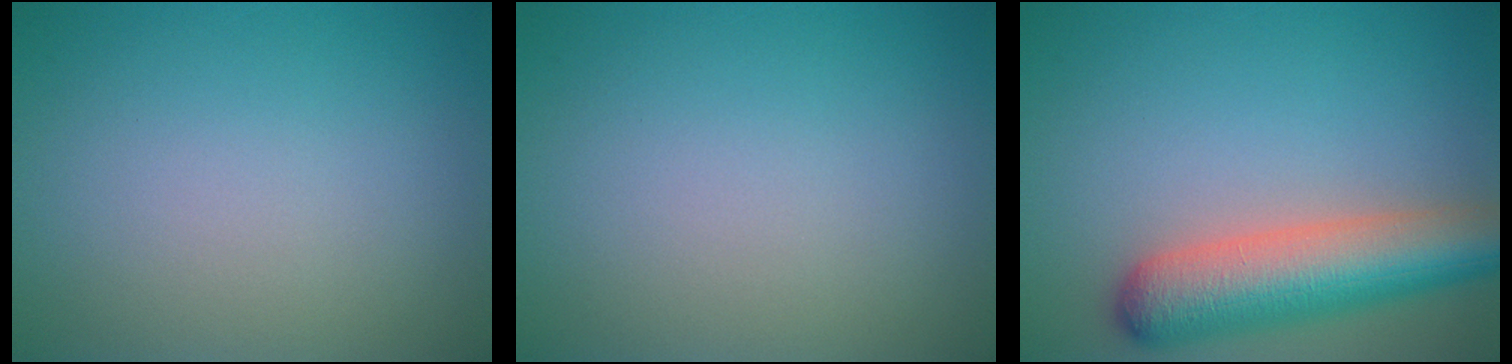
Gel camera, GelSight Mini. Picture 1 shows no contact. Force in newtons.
{"total": 0.0}
{"total": 7.7, "press": 7.7, "slide": 0.4}